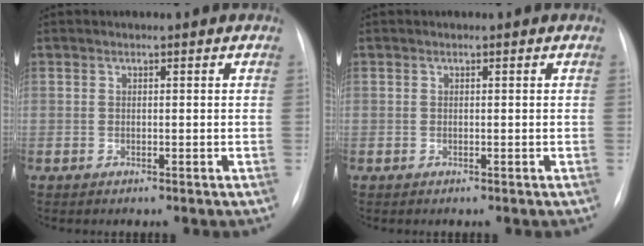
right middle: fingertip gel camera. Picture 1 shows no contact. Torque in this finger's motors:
{"motor_torque": [0.11, -0.11, 0.00, -0.11]}